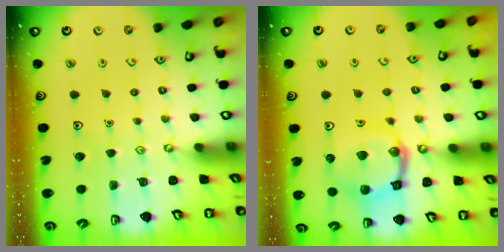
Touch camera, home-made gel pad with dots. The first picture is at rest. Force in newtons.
{"total": 13.5, "press": 13.5, "slide": 1.4}